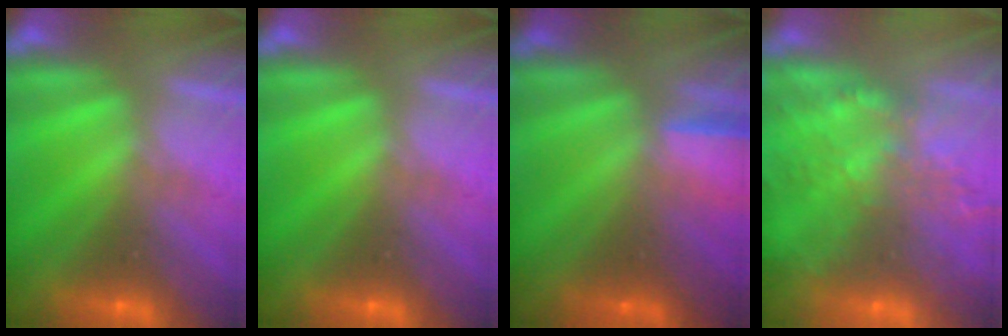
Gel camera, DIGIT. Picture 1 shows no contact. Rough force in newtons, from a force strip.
{"total": 0.0}
{"total": 1.6}
{"total": 5.6}